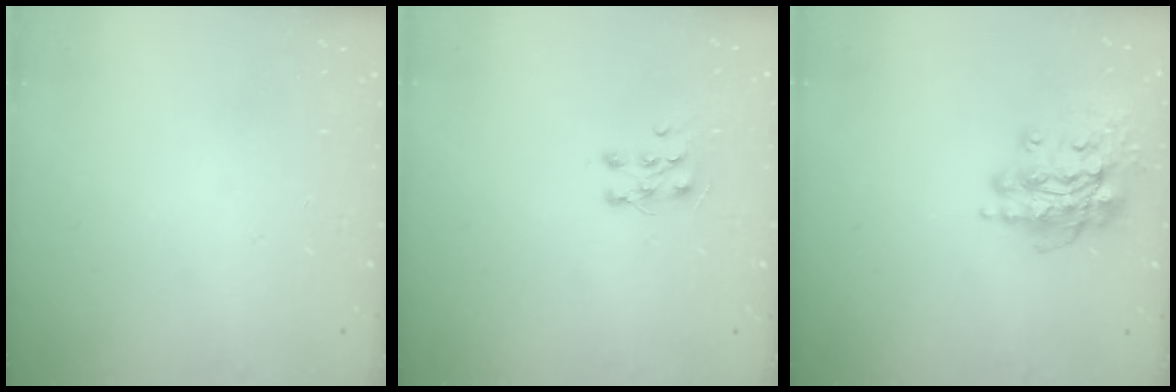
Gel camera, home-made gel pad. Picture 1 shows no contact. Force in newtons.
{"total": 6.8, "press": 6.7, "slide": 0.6}
{"total": 15.0, "press": 14.9, "slide": 1.6}